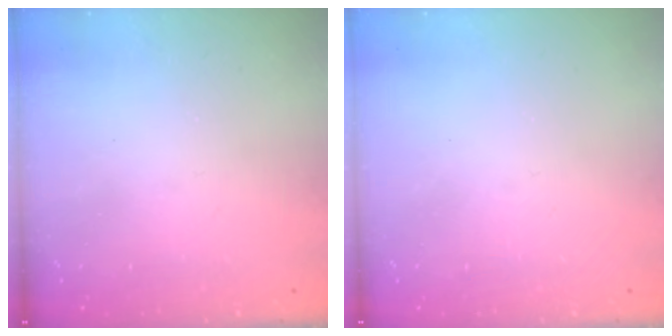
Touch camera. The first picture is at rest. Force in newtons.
{"total": 0.0}